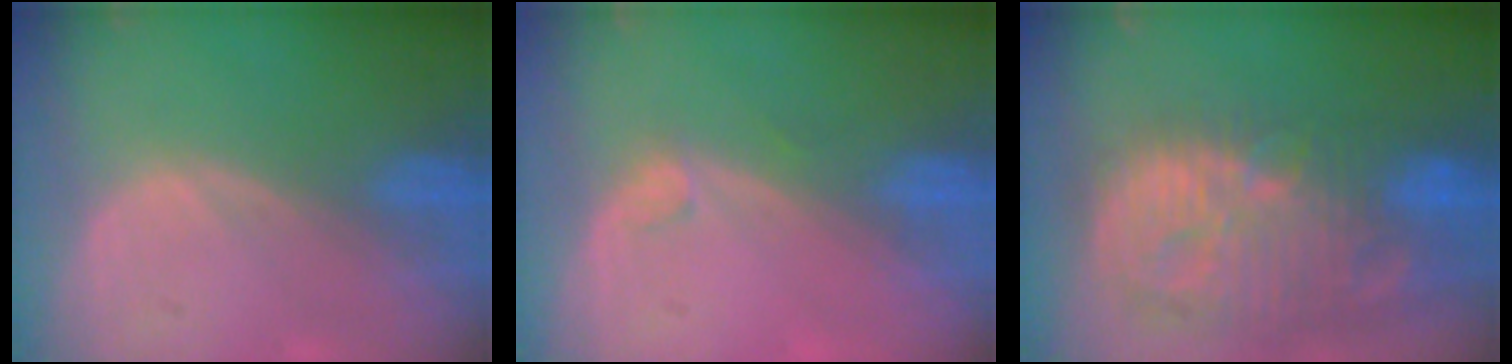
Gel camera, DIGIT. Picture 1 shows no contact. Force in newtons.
{"total": 1.3, "press": 1.1, "slide": 0.5}
{"total": 14.4, "press": 12.5, "slide": 7.0}